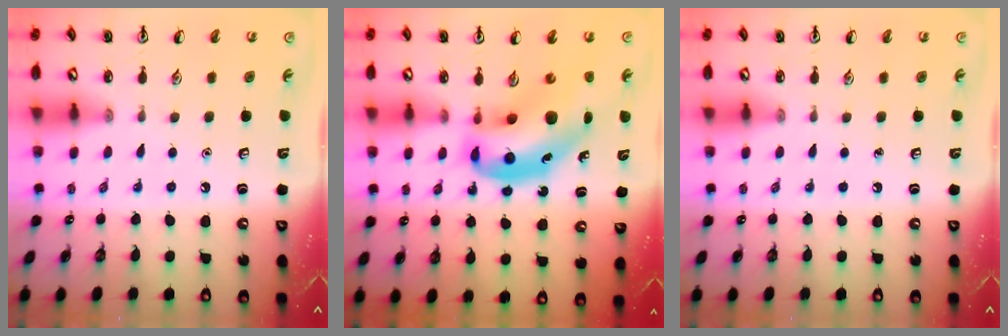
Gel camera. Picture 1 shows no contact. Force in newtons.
{"total": 15.4, "press": 14.8, "slide": 4.5}
{"total": 0.0}